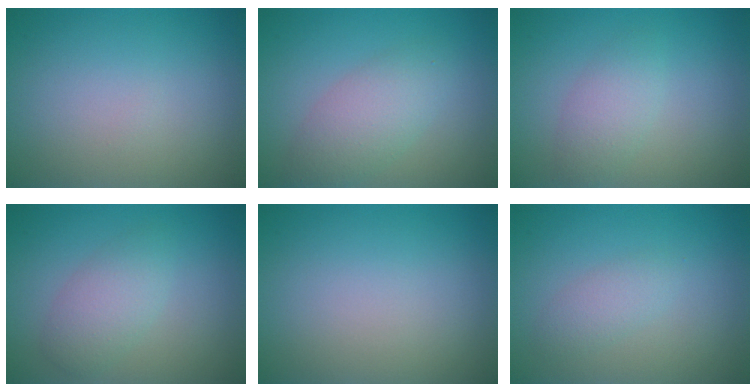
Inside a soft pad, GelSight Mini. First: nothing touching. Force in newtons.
{"total": 3.8, "press": 3.8, "slide": 0.2}
{"total": 2.4, "press": 2.4, "slide": 0.1}
{"total": 2.9, "press": 2.9, "slide": 0.2}
{"total": 0.0}
{"total": 1.7, "press": 1.6, "slide": 0.1}